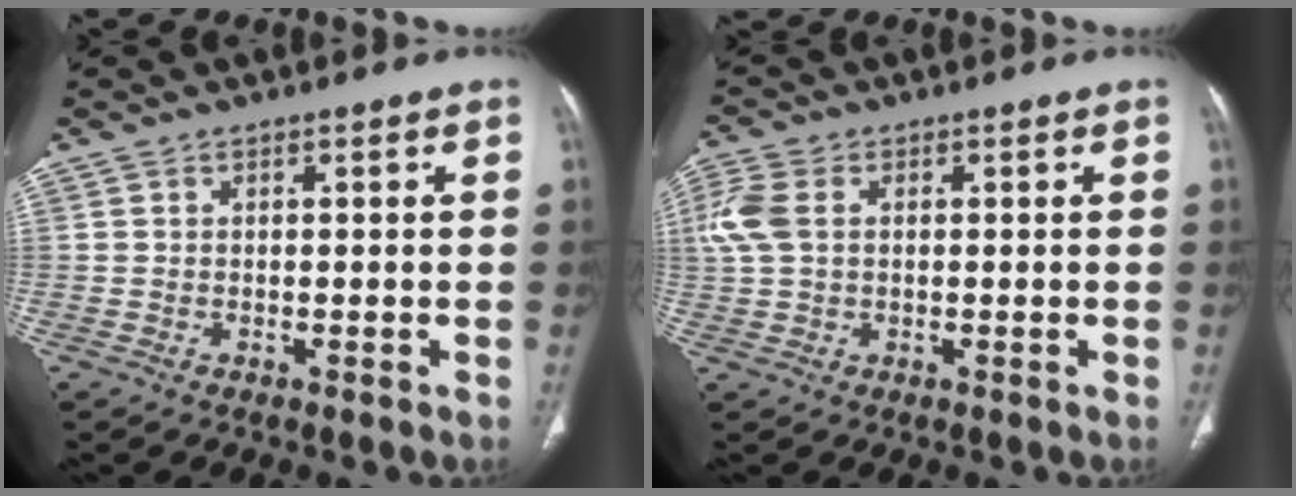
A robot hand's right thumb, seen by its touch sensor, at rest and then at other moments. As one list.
[{"total": 6.2, "force": [1.3, 4.1, 4.5], "torque": [-0.128, 0.014, 0.026]}]